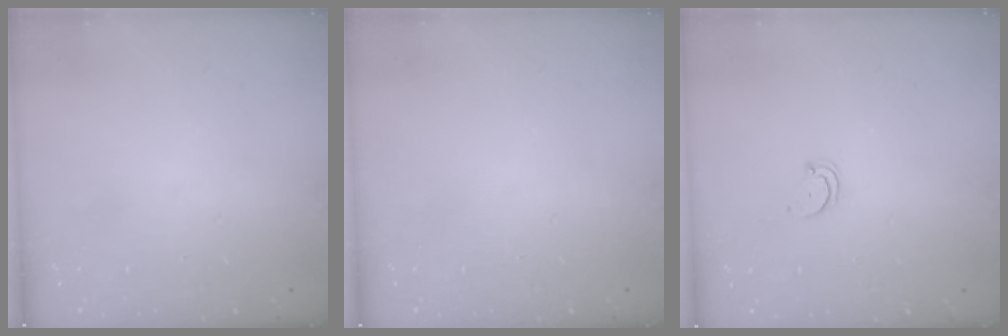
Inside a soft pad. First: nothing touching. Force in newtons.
{"total": 0.0}
{"total": 2.7, "press": 2.7, "slide": 0.2}